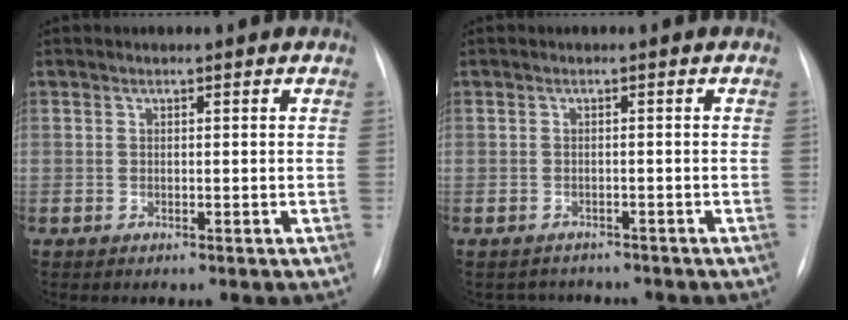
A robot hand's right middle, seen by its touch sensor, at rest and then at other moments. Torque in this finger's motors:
{"motor_torque": [-0.19, 0.11, -0.06, 0.00]}